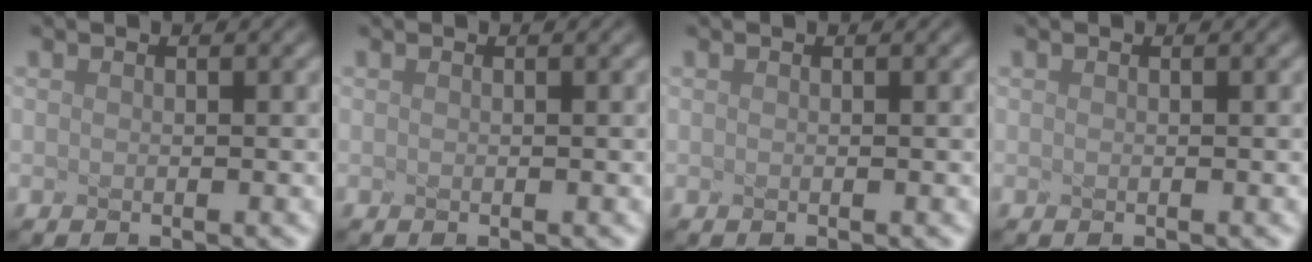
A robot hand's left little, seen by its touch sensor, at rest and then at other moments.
{"total": 0.0}
{"total": 0.0}
{"total": 0.0}